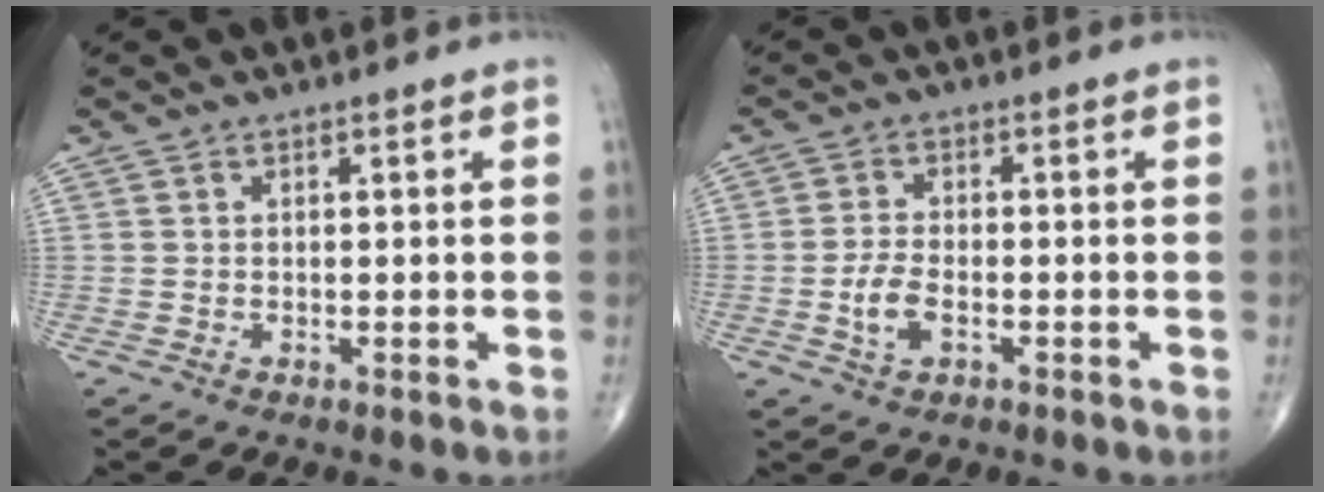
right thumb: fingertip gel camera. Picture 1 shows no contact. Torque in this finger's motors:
{"motor_torque": [-0.03, 0.13, 0.24, 0.26, 0.13]}